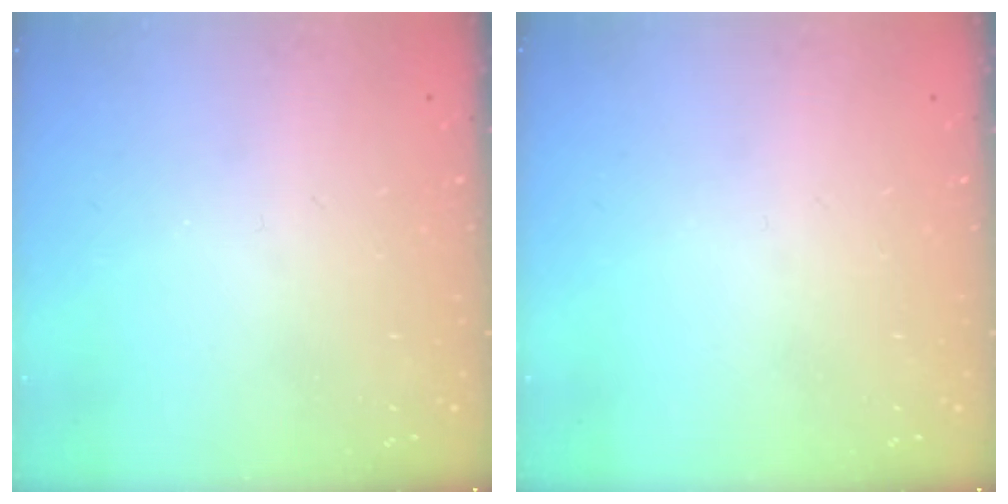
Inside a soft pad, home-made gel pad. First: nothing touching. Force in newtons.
{"total": 0.0}